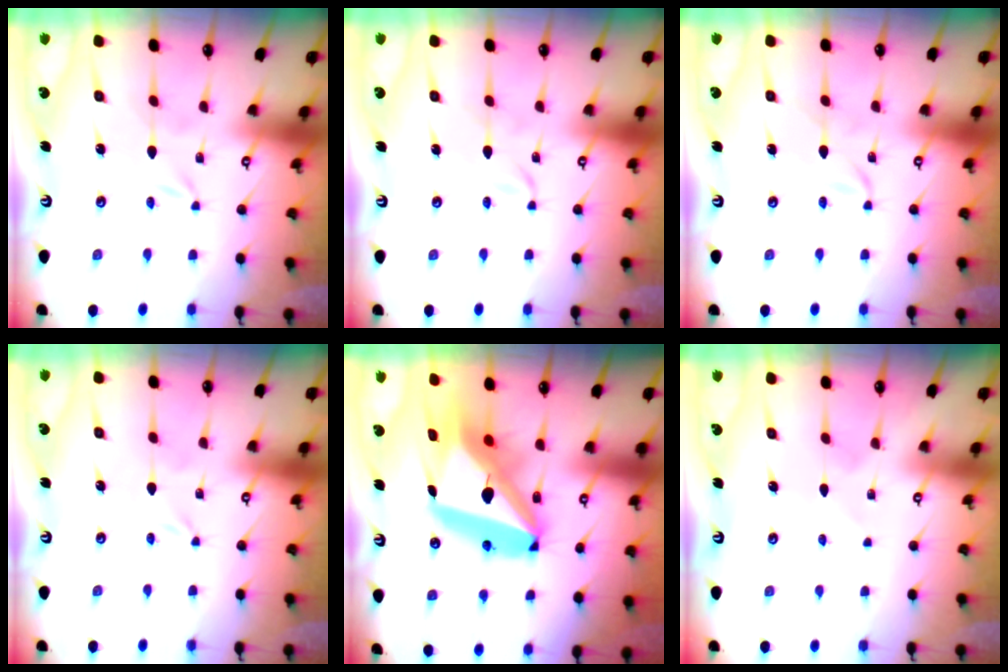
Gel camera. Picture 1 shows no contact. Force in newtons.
{"total": 1.9, "press": 1.9, "slide": 0.2}
{"total": 1.8, "press": 1.8, "slide": 0.2}
{"total": 0.0}
{"total": 21.8, "press": 21.7, "slide": 2.5}
{"total": 2.3, "press": 2.3, "slide": 0.1}